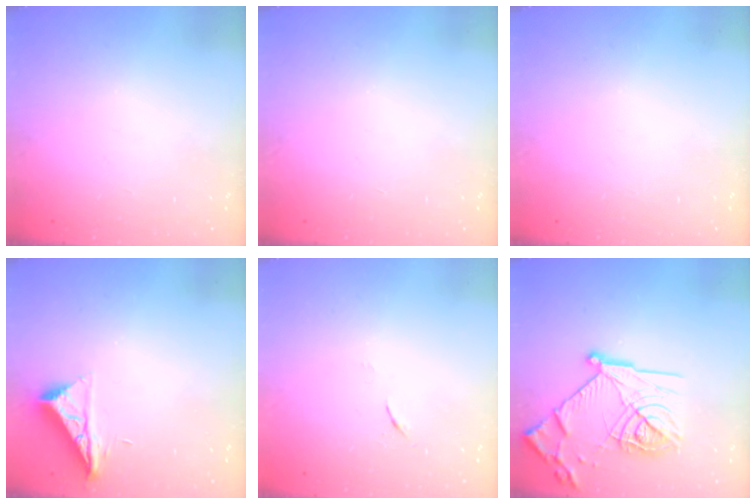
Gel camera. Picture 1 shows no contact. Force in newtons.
{"total": 0.0}
{"total": 0.0}
{"total": 7.7, "press": 7.7, "slide": 0.3}
{"total": 3.5, "press": 3.4, "slide": 0.6}
{"total": 21.2, "press": 21.2, "slide": 1.8}